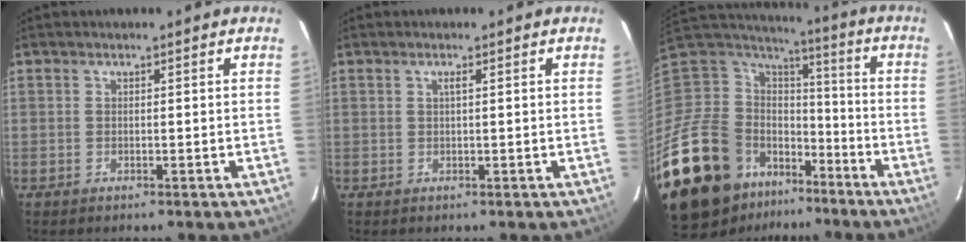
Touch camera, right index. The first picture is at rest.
{"total": 0.7, "force": [0.3, -0.1, 0.6], "torque": [-0.012, 0.004, 0.003]}
{"total": 23.3, "force": [-13.8, 14.8, 11.6], "torque": [-0.280, -0.001, -0.228]}